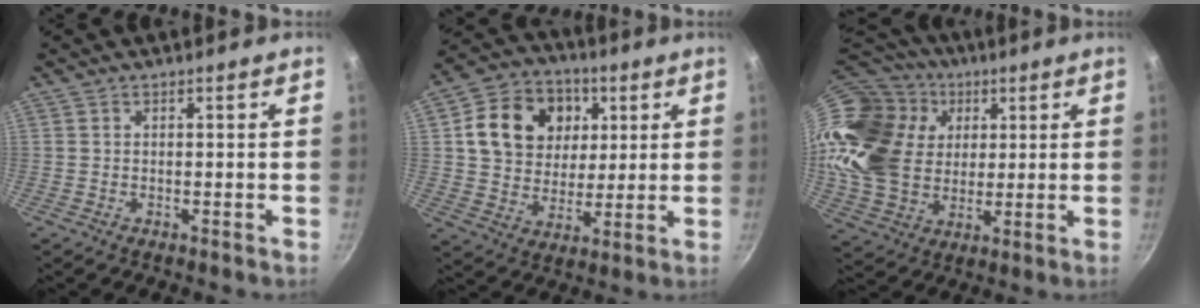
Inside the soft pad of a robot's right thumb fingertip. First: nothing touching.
{"total": 16.4, "force": [4.4, 13.3, 8.5], "torque": [-0.123, 0.004, 0.073]}
{"total": 23.6, "force": [7.0, 18.3, 13.1], "torque": [-0.238, 0.010, 0.138]}